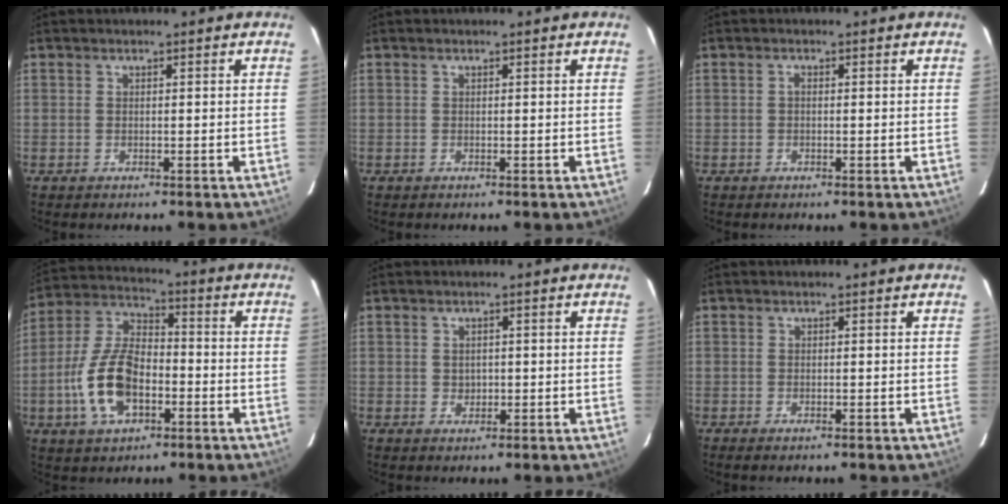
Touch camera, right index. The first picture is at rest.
{"total": 0.0}
{"total": 0.5, "force": [-0.1, 0.3, 0.4], "torque": [-0.007, 0.005, -0.004]}
{"total": 13.5, "force": [-4.3, 7.2, 10.7], "torque": [-0.227, 0.012, -0.076]}
{"total": 1.6, "force": [0.1, 1.5, 0.4], "torque": [-0.003, 0.004, 0.003]}
{"total": 0.8, "force": [-0.6, 0.2, 0.5], "torque": [-0.011, 0.000, -0.010]}